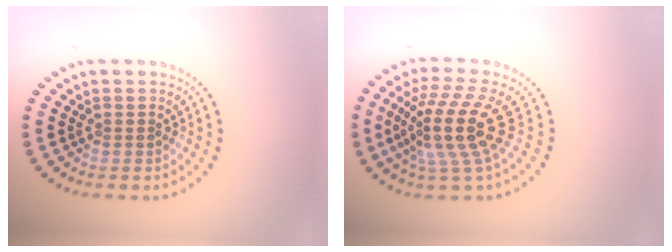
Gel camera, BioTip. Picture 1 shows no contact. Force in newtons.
{"total": 5.2, "press": 3.9, "slide": 3.6}